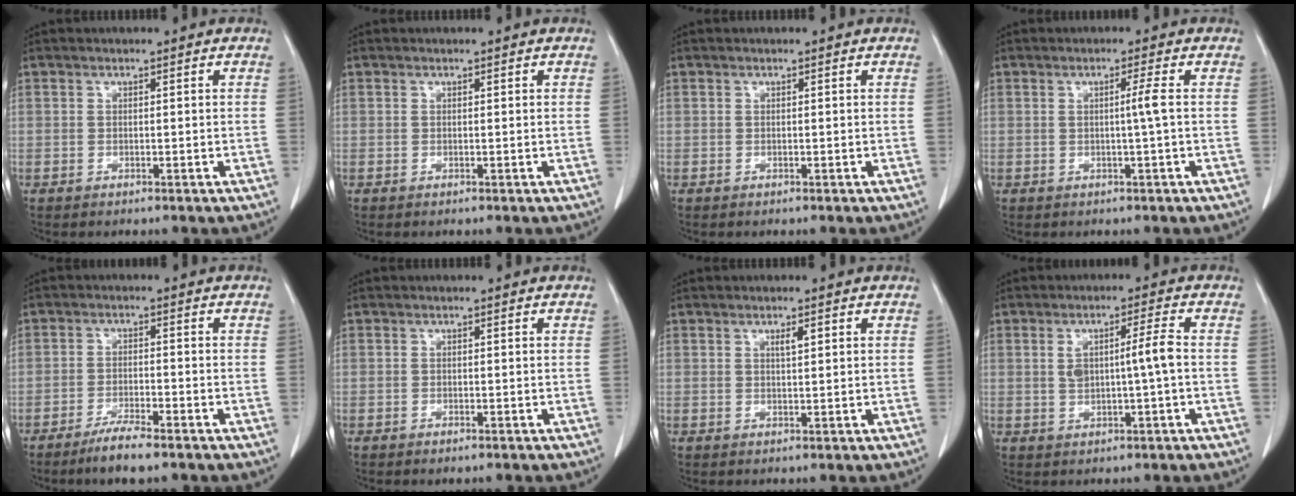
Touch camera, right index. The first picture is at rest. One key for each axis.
{"total": 0.0}
{"total": 0.0}
{"total": 2.2, "fx": 0.0, "fy": -0.8, "fz": 2.0, "tx": -0.034, "ty": -0.002, "tz": 0.001}
{"total": 5.0, "fx": -3.8, "fy": 0.3, "fz": 3.3, "tx": -0.064, "ty": -0.011, "tz": -0.069}
{"total": 0.8, "fx": -0.6, "fy": 0.2, "fz": 0.4, "tx": -0.013, "ty": -0.004, "tz": -0.004}
{"total": 1.5, "fx": 0.7, "fy": 0.3, "fz": 1.3, "tx": -0.022, "ty": -0.001, "tz": 0.010}
{"total": 5.2, "fx": 0.1, "fy": 0.1, "fz": 5.2, "tx": -0.093, "ty": 0.007, "tz": 0.008}